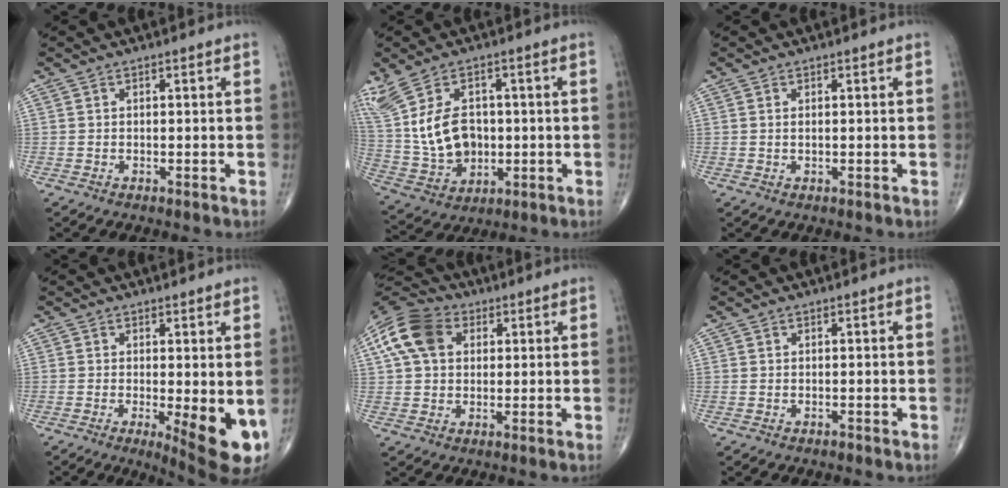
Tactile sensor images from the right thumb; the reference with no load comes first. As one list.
[{"total": 16.4, "force": [2.4, 11.1, 11.8], "torque": [-0.254, -0.001, 0.073]}, {"total": 0.6, "force": [0.2, 0.2, 0.5], "torque": [-0.013, -0.001, 0.006]}, {"total": 9.2, "force": [-1.5, 2.6, 8.7], "torque": [-0.112, -0.022, -0.013]}, {"total": 12.1, "force": [3.7, 8.7, 7.5], "torque": [-0.140, 0.015, 0.058]}, {"total": 0.0}]